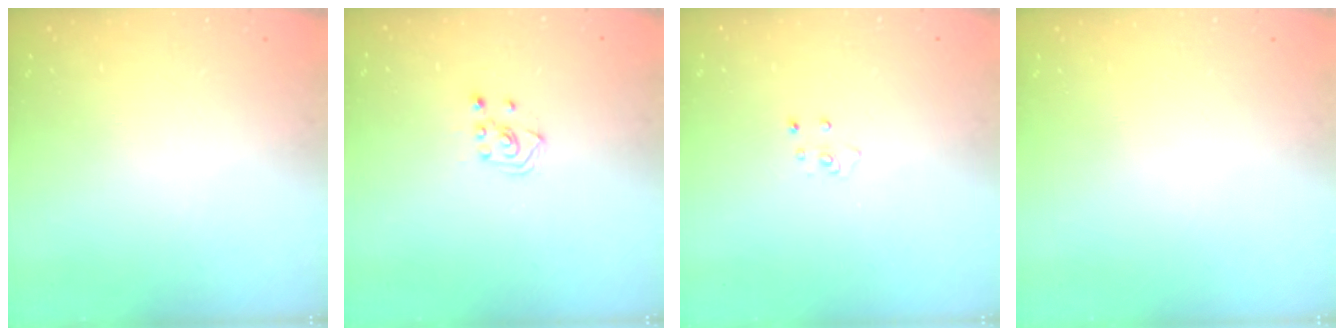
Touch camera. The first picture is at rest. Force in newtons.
{"total": 3.7, "press": 3.6, "slide": 0.8}
{"total": 3.6, "press": 3.6, "slide": 0.3}
{"total": 0.0}